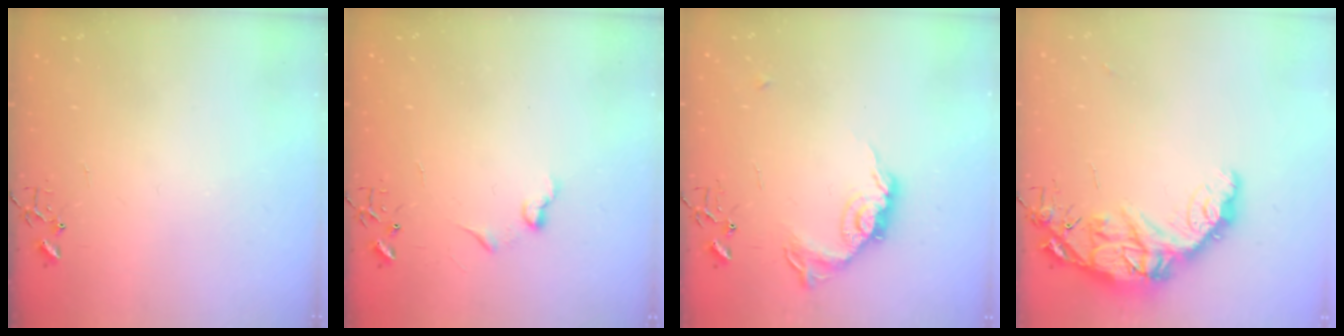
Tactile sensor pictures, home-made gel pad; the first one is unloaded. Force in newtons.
{"total": 6.3, "press": 6.3, "slide": 0.5}
{"total": 14.2, "press": 14.2, "slide": 0.6}
{"total": 15.2, "press": 15.2, "slide": 1.2}